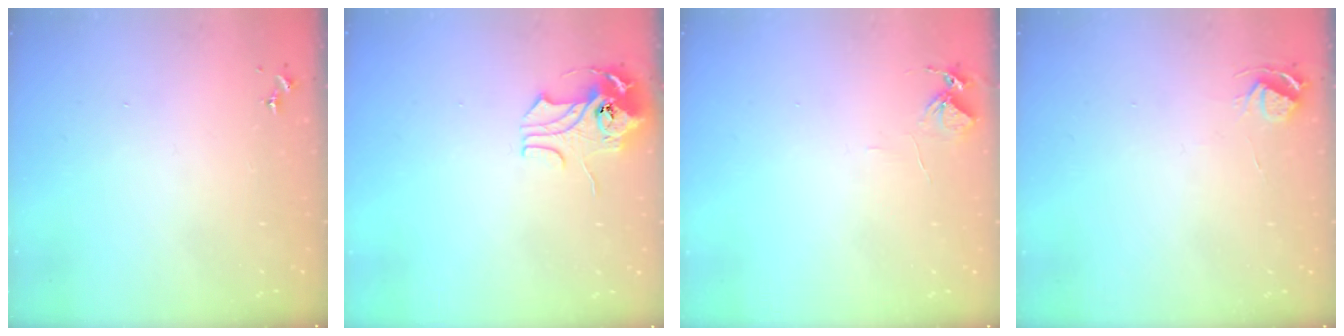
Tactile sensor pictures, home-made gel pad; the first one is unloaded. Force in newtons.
{"total": 10.2, "press": 10.2, "slide": 1.1}
{"total": 5.9, "press": 5.9, "slide": 0.6}
{"total": 6.1, "press": 6.0, "slide": 0.7}